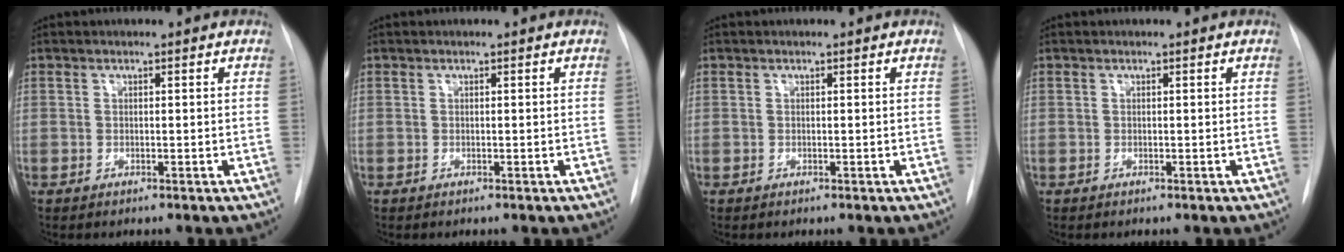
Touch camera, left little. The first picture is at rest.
{"total": 0.0}
{"total": 0.0}
{"total": 0.0}